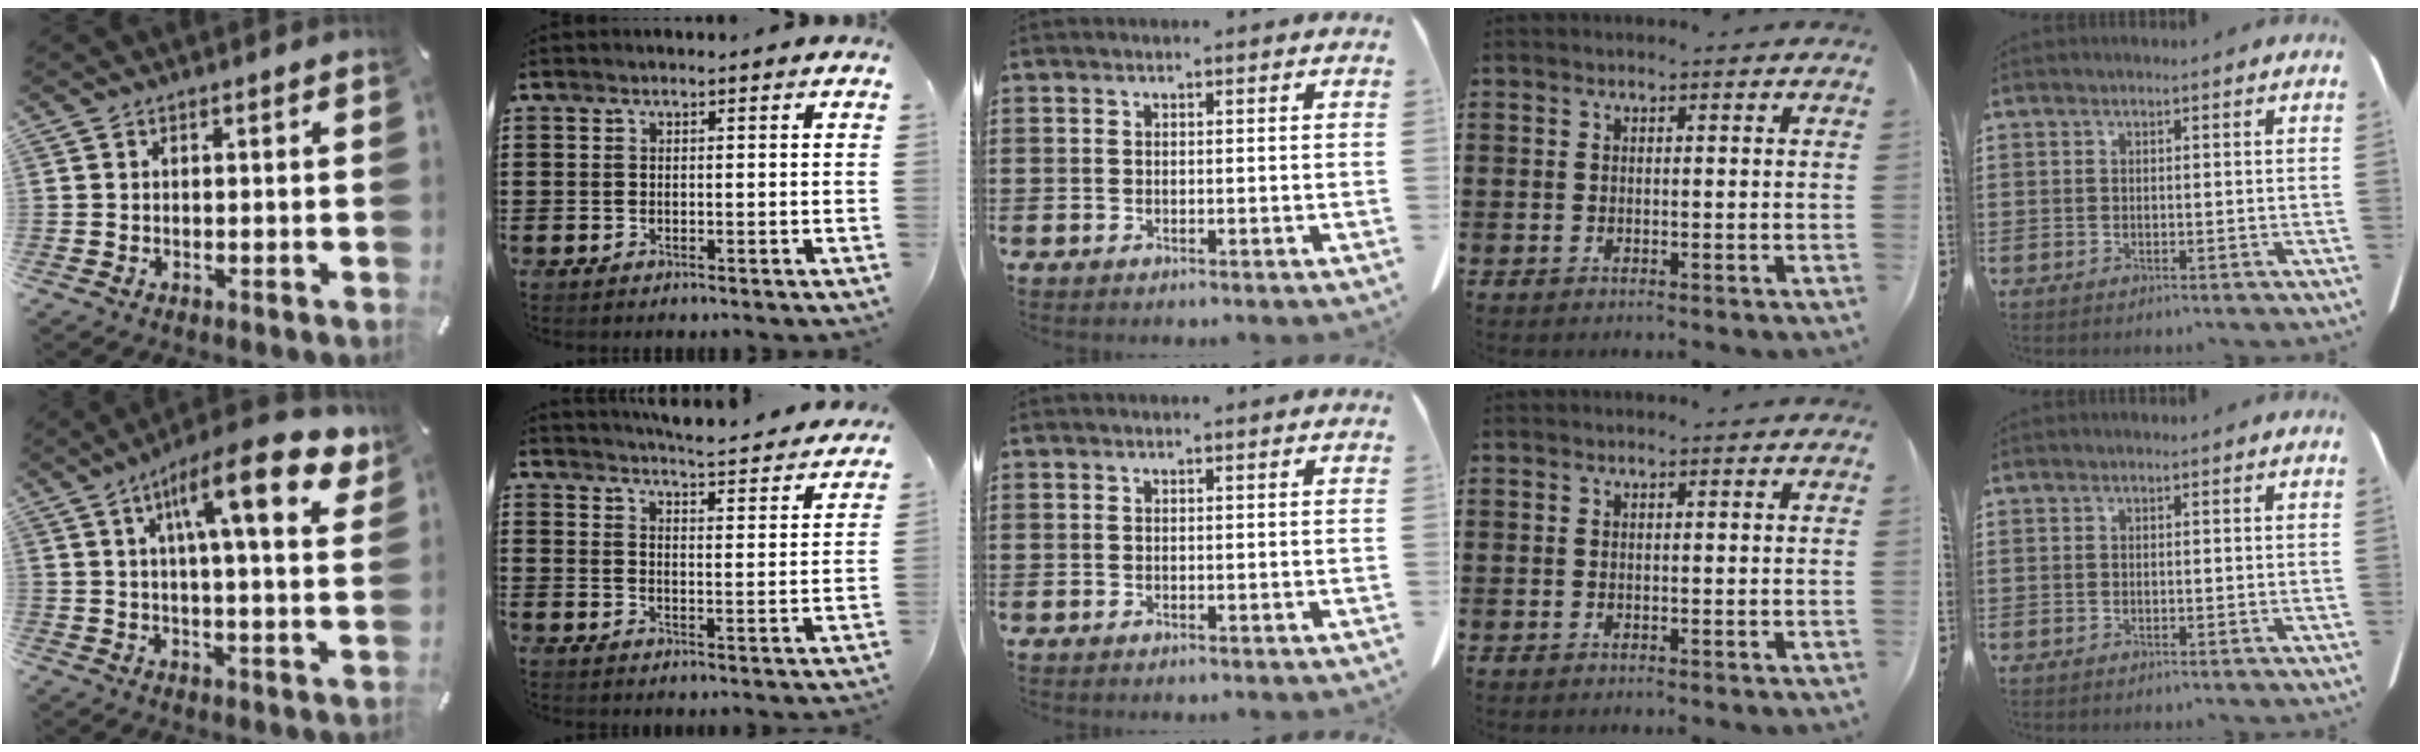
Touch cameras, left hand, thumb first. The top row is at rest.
{"thumb": {"total": 18.1, "force": [8.6, 4.6, 15.3], "torque": [-0.236, -0.030, 0.125]}, "index": {"total": 4.4, "force": [4.3, -0.7, 0.6], "torque": [-0.024, -0.042, 0.067]}}